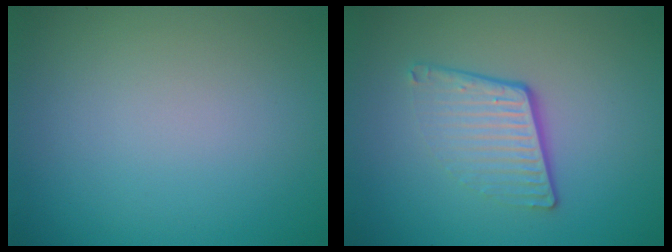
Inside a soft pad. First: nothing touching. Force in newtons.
{"total": 4.1, "press": 2.6, "slide": 3.1}